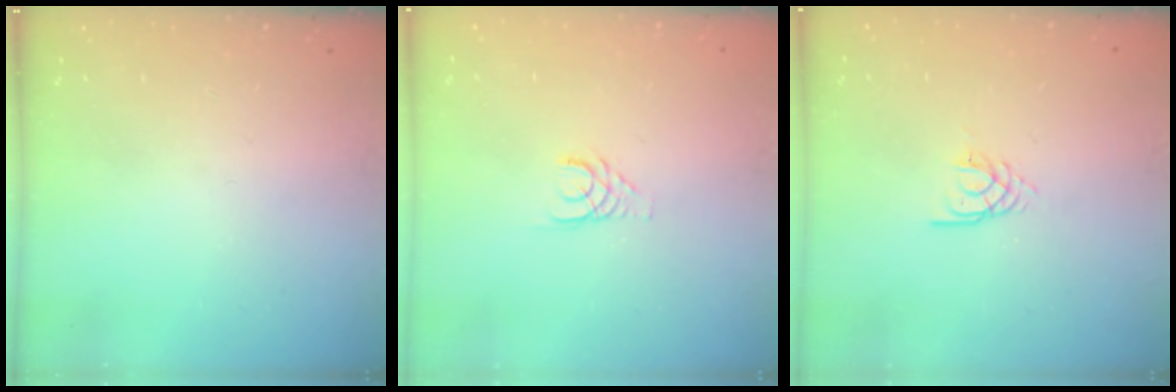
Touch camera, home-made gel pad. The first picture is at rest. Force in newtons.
{"total": 3.4, "press": 3.4, "slide": 0.3}
{"total": 2.1, "press": 2.1, "slide": 0.3}